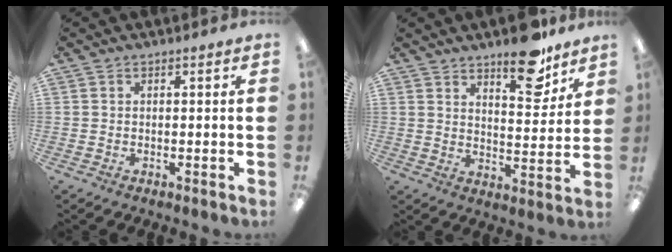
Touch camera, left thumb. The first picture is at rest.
{"total": 8.4, "force": [6.5, 3.3, 4.1], "torque": [-0.033, -0.043, 0.107]}